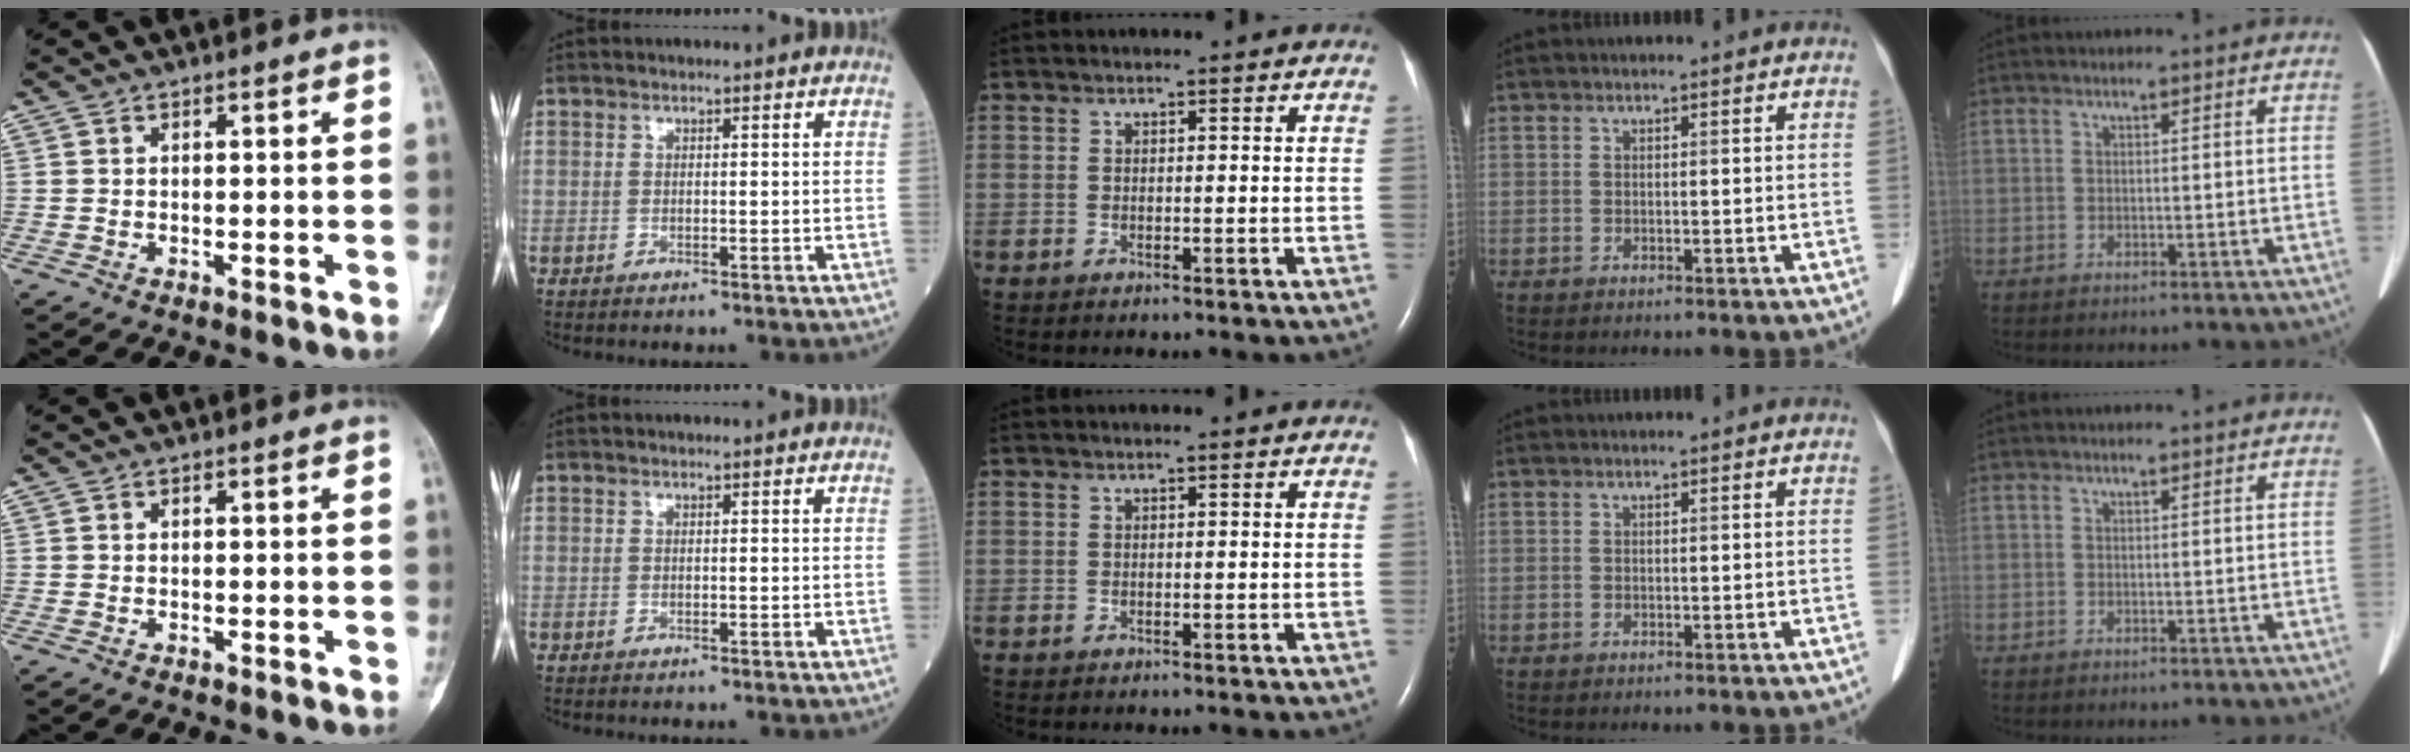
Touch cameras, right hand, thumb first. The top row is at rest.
{}